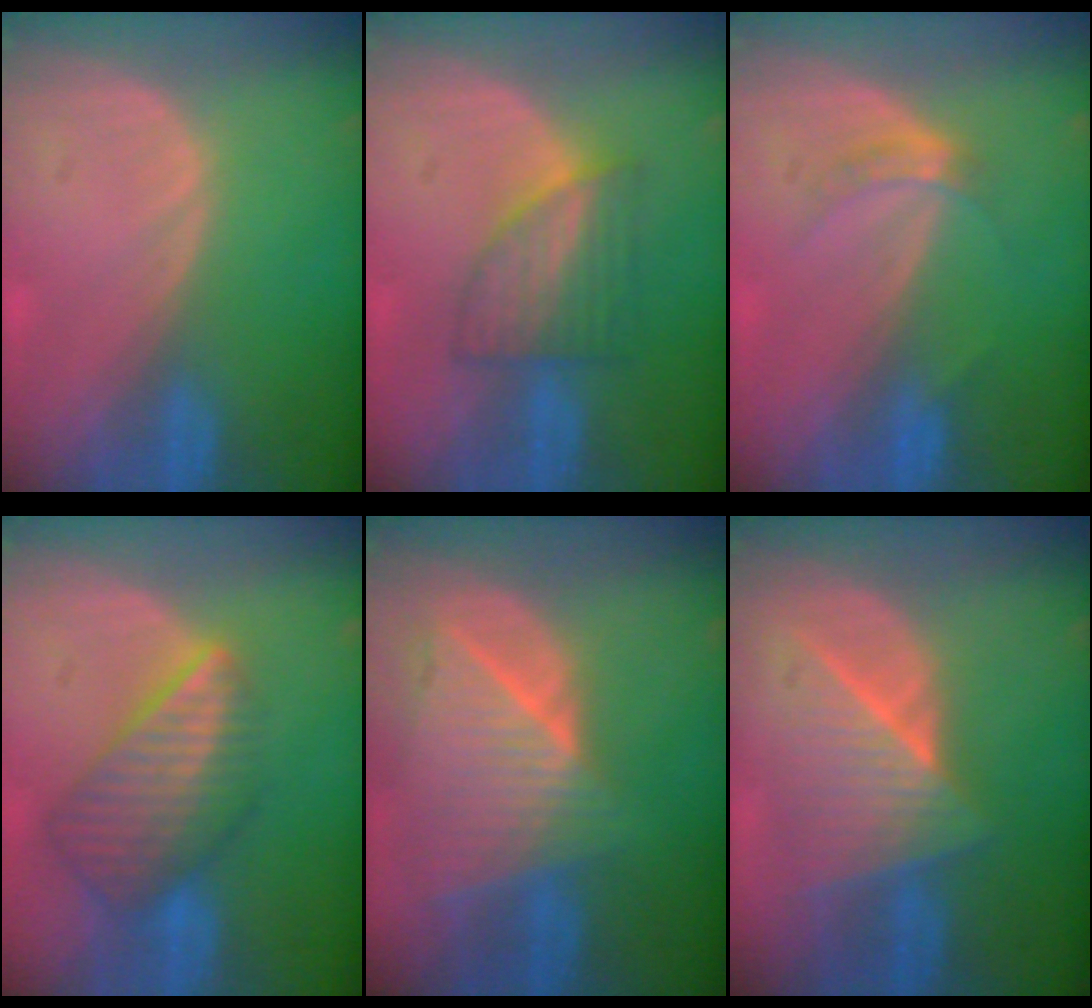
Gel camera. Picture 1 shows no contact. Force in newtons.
{"total": 5.8, "press": 5.7, "slide": 0.8}
{"total": 2.8, "press": 2.5, "slide": 1.3}
{"total": 8.6, "press": 7.5, "slide": 4.1}
{"total": 9.2, "press": 8.3, "slide": 4.0}
{"total": 7.4, "press": 7.4, "slide": 0.5}